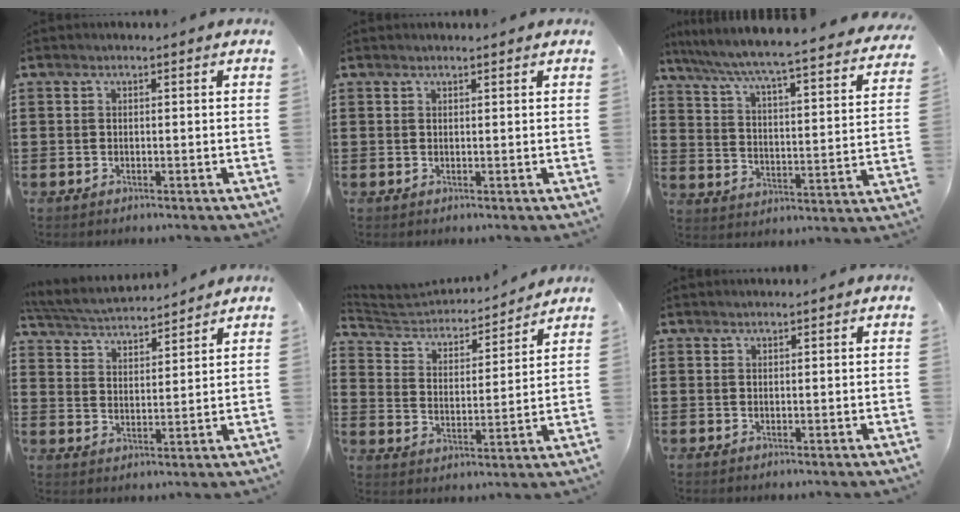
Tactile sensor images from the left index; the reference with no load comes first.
{"total": 0.7, "force": [0.7, 0.1, 0.1], "torque": [-0.003, -0.001, 0.014]}
{"total": 4.5, "force": [4.0, -0.6, 2.0], "torque": [-0.061, -0.044, 0.055]}
{"total": 4.3, "force": [4.2, 0.3, 0.8], "torque": [-0.036, -0.022, 0.071]}
{"total": 3.9, "force": [3.7, 1.1, 0.8], "torque": [-0.039, -0.031, 0.055]}
{"total": 0.6, "force": [0.6, 0.0, 0.0], "torque": [-0.002, -0.001, 0.014]}